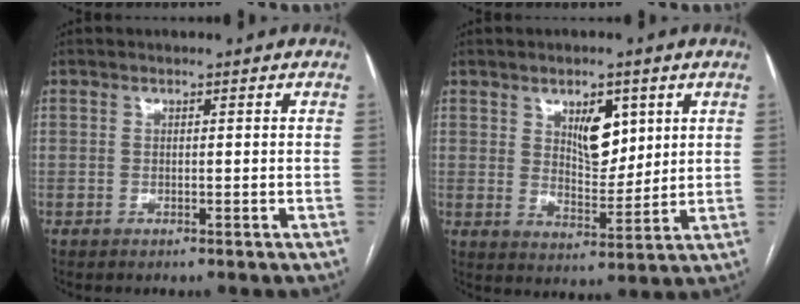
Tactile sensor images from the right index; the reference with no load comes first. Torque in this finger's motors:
{"motor_torque": [0.19, 0.05, 0.31, 0.05]}